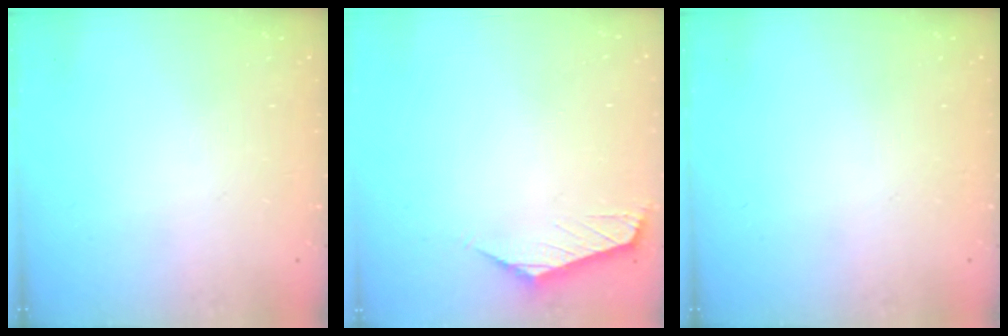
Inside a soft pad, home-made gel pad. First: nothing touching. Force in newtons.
{"total": 0.7, "press": 0.6, "slide": 0.5}
{"total": 0.0}